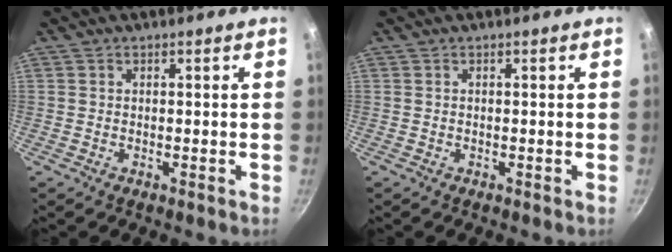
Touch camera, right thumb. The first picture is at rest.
{"total": 0.0}